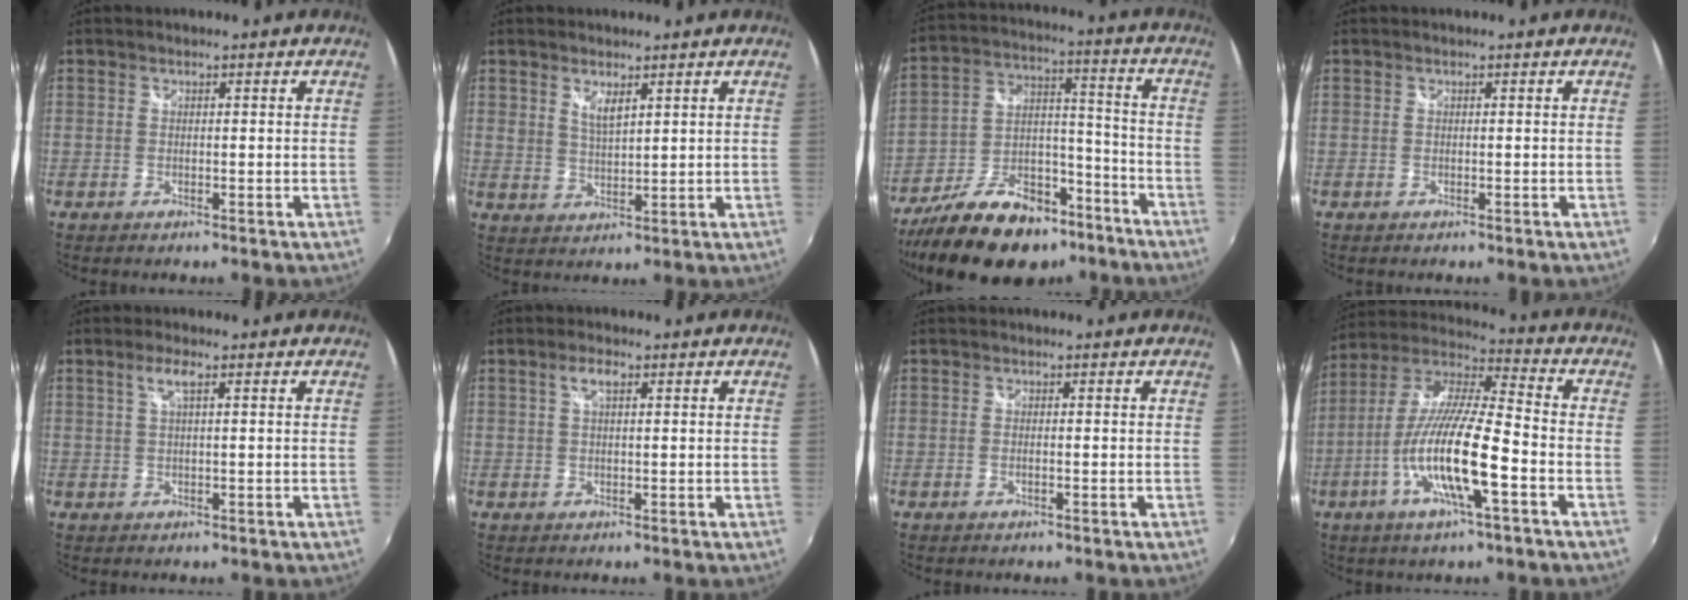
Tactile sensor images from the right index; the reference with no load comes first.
{"total": 3.4, "force": [2.1, 1.3, 2.3], "torque": [-0.039, -0.006, 0.037]}
{"total": 22.5, "force": [-15.4, 11.5, 11.7], "torque": [-0.229, 0.022, -0.236]}
{"total": 0.0}
{"total": 2.5, "force": [1.0, 0.1, 2.3], "torque": [-0.045, 0.004, 0.018]}
{"total": 2.5, "force": [1.0, 0.9, 2.1], "torque": [-0.040, 0.006, 0.016]}
{"total": 0.8, "force": [-0.3, 0.0, 0.7], "torque": [-0.014, 0.000, -0.006]}
{"total": 16.7, "force": [-6.0, 2.5, 15.4], "torque": [-0.299, -0.015, -0.119]}